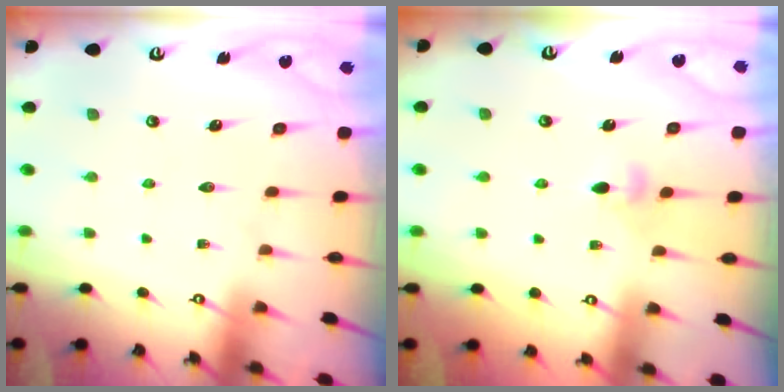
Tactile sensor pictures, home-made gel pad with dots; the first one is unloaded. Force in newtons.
{"total": 3.1, "press": 3.0, "slide": 0.8}